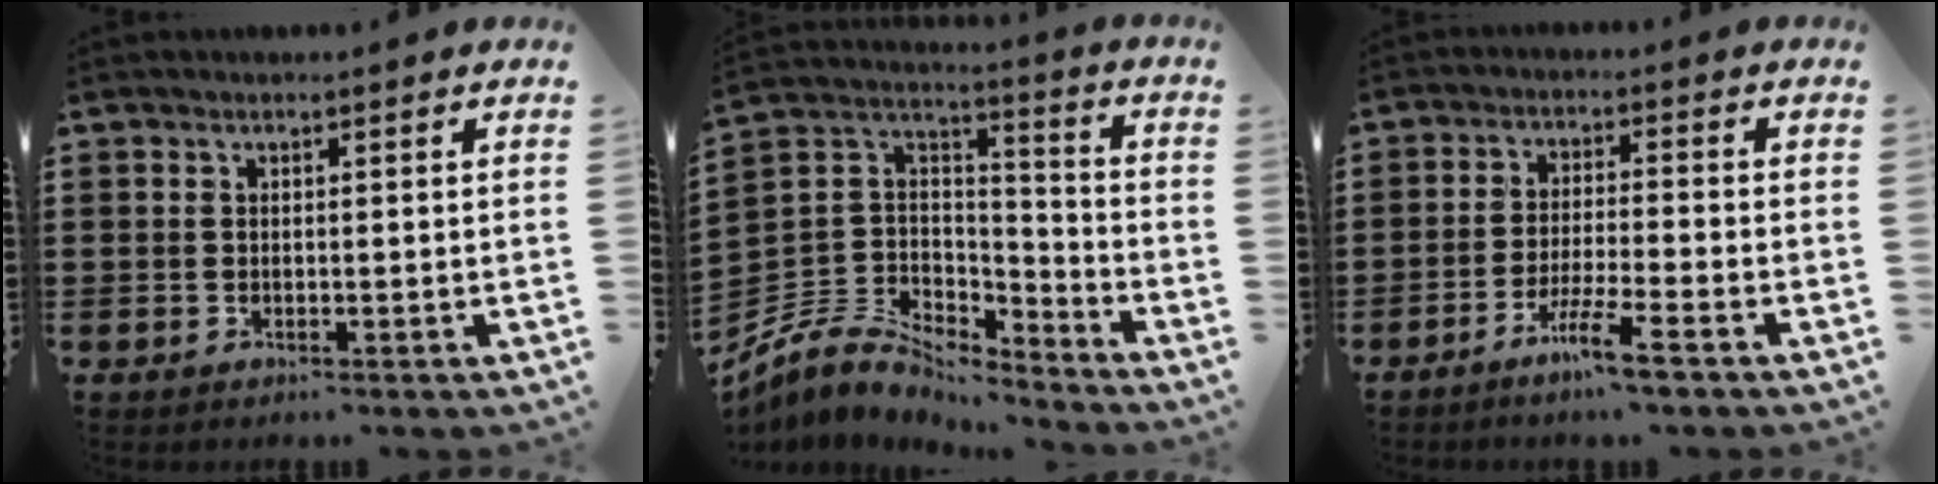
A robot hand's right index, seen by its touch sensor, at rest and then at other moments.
{"total": 6.6, "force": [-5.1, 3.9, 1.4], "torque": [-0.060, -0.003, -0.107]}
{"total": 6.0, "force": [-4.5, -0.2, 4.0], "torque": [-0.086, -0.011, -0.085]}